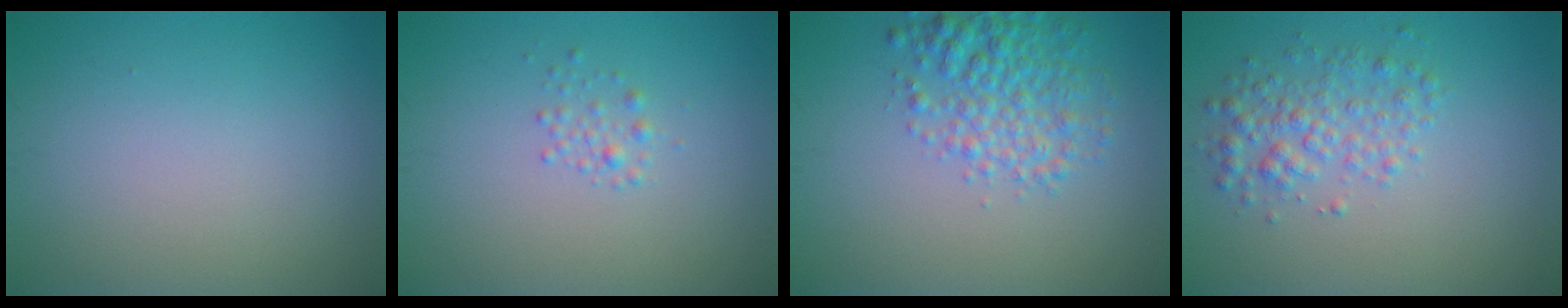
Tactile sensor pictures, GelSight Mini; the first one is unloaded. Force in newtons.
{"total": 1.1, "press": 1.1, "slide": 0.1}
{"total": 4.4, "press": 4.4, "slide": 0.2}
{"total": 3.0, "press": 3.0, "slide": 0.0}